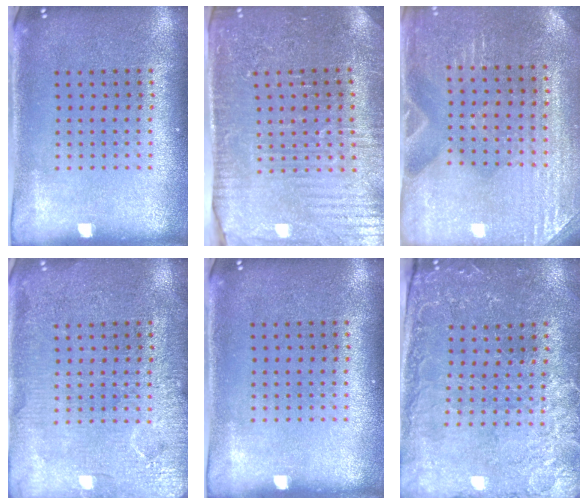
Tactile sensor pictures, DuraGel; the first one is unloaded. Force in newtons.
{"total": 3.5, "press": 3.5, "slide": 0.3}
{"total": 3.0, "press": 2.9, "slide": 0.2}
{"total": 4.8, "press": 4.7, "slide": 0.7}
{"total": 0.0}
{"total": 0.7, "press": 0.6, "slide": 0.4}